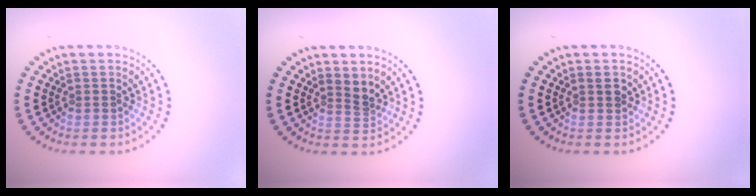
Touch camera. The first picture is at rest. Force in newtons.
{"total": 1.6, "press": 1.2, "slide": 1.2}
{"total": 1.2, "press": 1.1, "slide": 0.4}